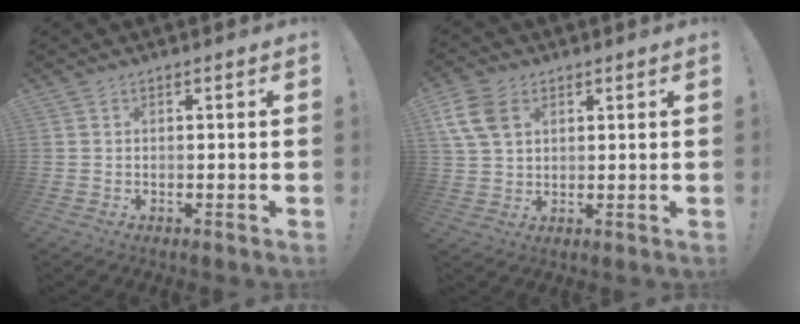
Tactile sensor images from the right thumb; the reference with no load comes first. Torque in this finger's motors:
{"motor_torque": [1.11, 0.87, 0.44, -0.22, -0.02]}